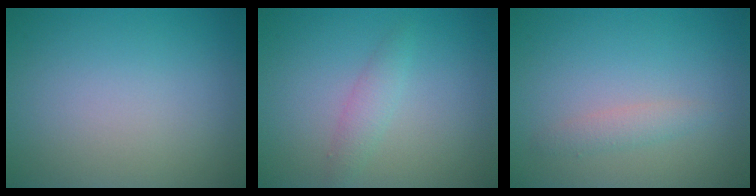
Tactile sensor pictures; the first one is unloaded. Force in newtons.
{"total": 1.6, "press": 1.6, "slide": 0.0}
{"total": 1.4, "press": 1.4, "slide": 0.1}